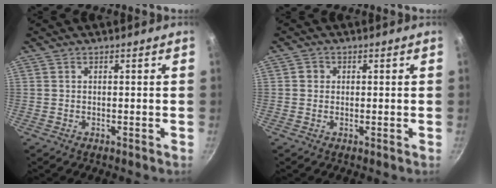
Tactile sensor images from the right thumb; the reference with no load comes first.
{"total": 1.6, "force": [0.1, 1.5, 0.5], "torque": [-0.001, 0.004, -0.001]}